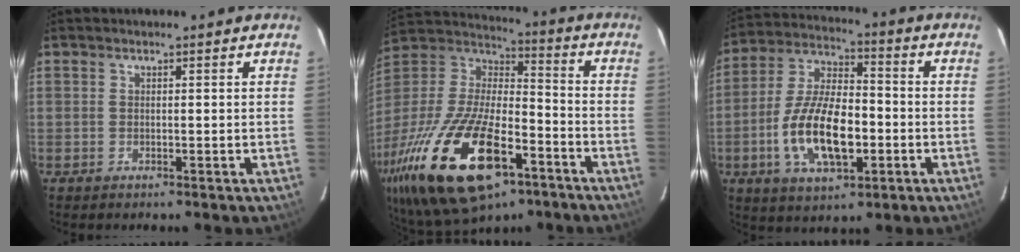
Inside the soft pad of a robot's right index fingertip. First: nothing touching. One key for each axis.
{"total": 32.7, "fx": -17.0, "fy": 14.2, "fz": 24.0, "tx": -0.503, "ty": -0.047, "tz": -0.285}
{"total": 15.7, "fx": -4.0, "fy": 7.2, "fz": 13.4, "tx": -0.270, "ty": 0.006, "tz": -0.068}